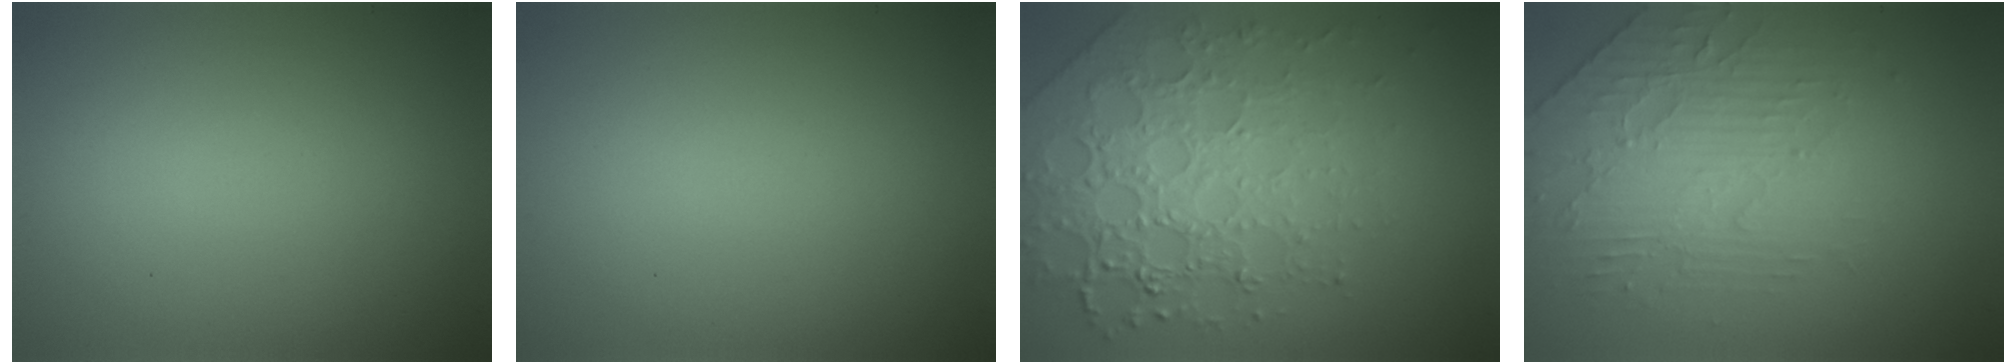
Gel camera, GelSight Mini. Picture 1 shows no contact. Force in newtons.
{"total": 0.0}
{"total": 7.7, "press": 5.3, "slide": 5.5}
{"total": 4.5, "press": 3.4, "slide": 3.0}